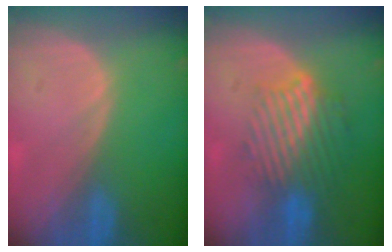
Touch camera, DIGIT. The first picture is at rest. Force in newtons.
{"total": 9.7, "press": 8.1, "slide": 5.3}